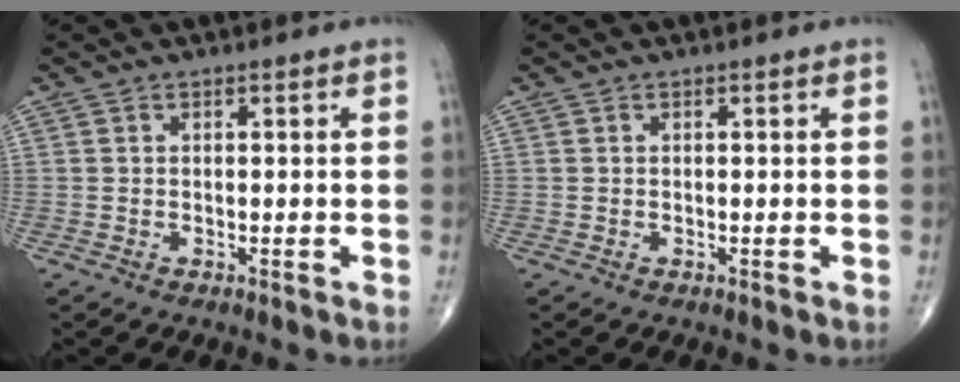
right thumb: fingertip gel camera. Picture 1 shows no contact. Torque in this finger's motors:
{"motor_torque": [-0.31, -0.02, -0.14, -0.08, -0.08]}